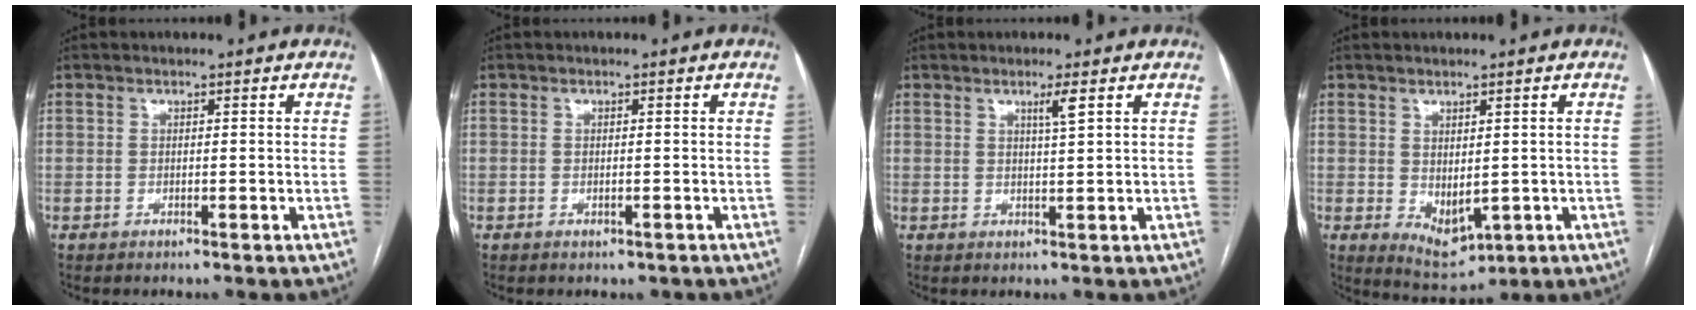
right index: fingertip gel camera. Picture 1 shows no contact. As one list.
[{"total": 0.5, "force": [-0.3, 0.2, 0.4], "torque": [-0.010, -0.002, -0.001]}, {"total": 2.1, "force": [1.2, -0.5, 1.6], "torque": [-0.031, -0.006, 0.022]}, {"total": 5.5, "force": [-0.8, 2.9, 4.7], "torque": [-0.077, -0.012, 0.011]}]